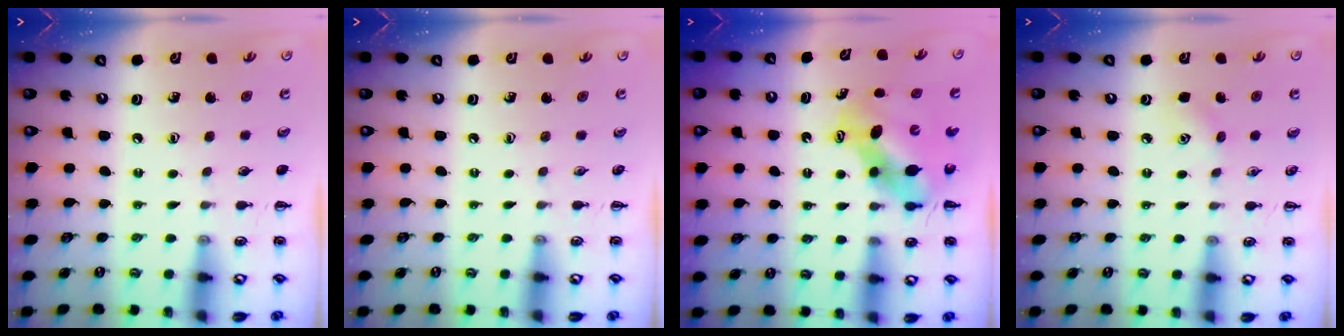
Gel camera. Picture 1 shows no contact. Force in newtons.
{"total": 0.0}
{"total": 6.4, "press": 6.3, "slide": 1.5}
{"total": 3.9, "press": 3.8, "slide": 1.0}